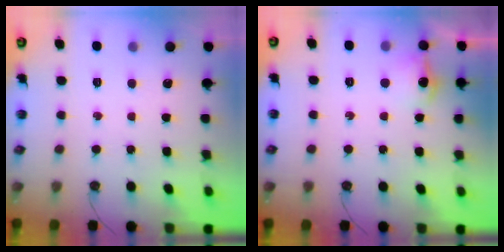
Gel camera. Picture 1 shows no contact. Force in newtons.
{"total": 8.7, "press": 8.7, "slide": 0.9}